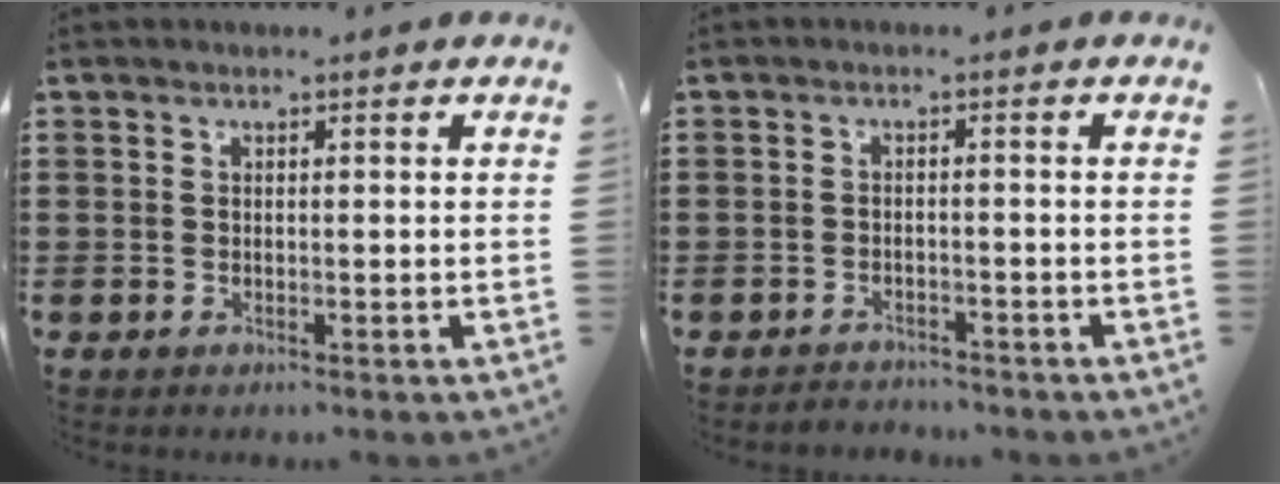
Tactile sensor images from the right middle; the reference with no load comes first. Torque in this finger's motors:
{"motor_torque": [0.19, -0.01, 0.05, 0.00]}